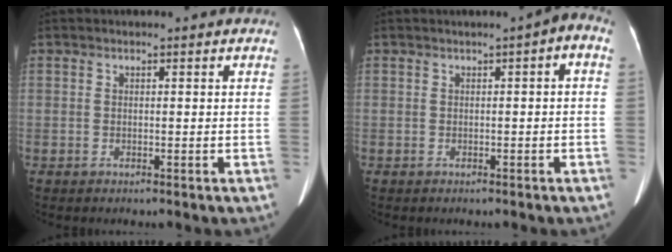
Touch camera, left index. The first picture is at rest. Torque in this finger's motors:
{"motor_torque": [0.28, -0.17, 0.23, 0.06]}